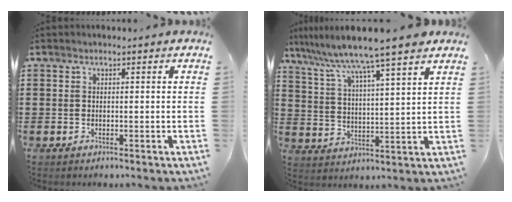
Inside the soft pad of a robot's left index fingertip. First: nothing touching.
{"total": 7.6, "force": [6.7, -1.2, 3.4], "torque": [-0.094, -0.046, 0.107]}